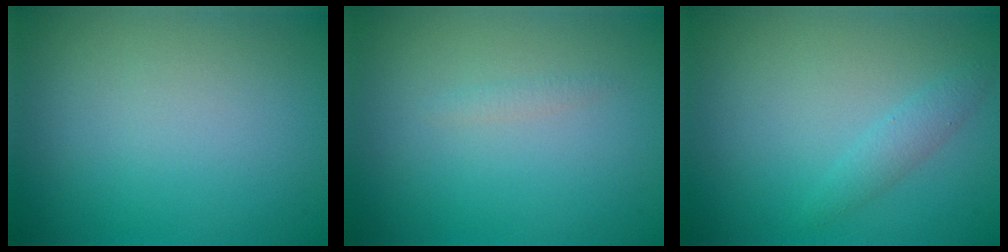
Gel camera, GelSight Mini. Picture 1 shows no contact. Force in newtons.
{"total": 0.5, "press": 0.5, "slide": 0.0}
{"total": 1.5, "press": 1.5, "slide": 0.1}